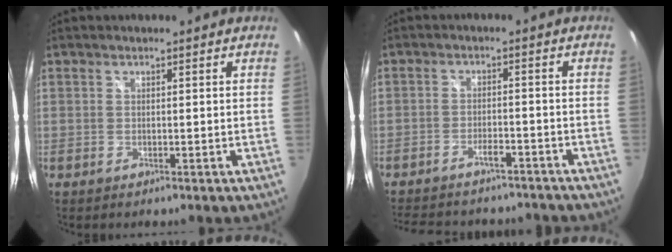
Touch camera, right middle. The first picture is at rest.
{"total": 14.4, "force": [-12.4, 4.9, 5.5], "torque": [-0.131, -0.002, -0.171]}